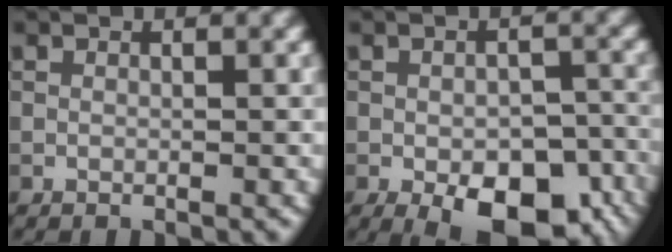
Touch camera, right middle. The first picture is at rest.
{"total": 9.3, "force": [-4.7, 4.4, 6.8], "torque": [-0.091, -0.016, -0.053]}